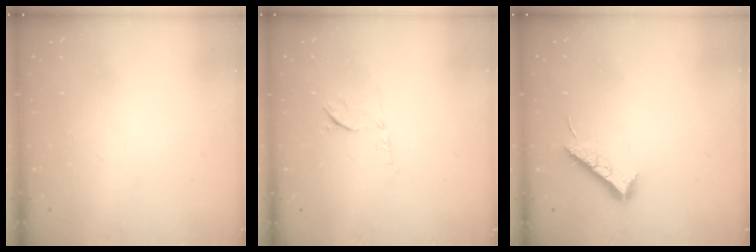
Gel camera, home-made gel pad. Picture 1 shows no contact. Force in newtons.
{"total": 6.6, "press": 6.5, "slide": 0.9}
{"total": 7.3, "press": 7.3, "slide": 0.6}